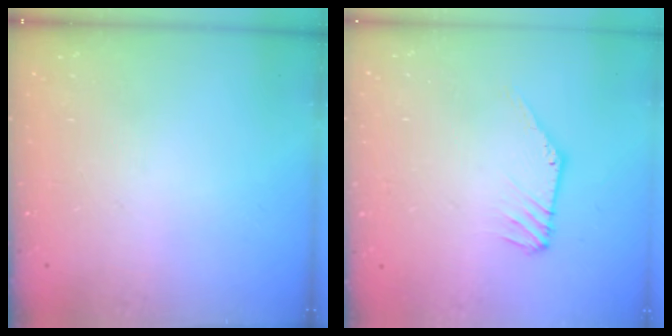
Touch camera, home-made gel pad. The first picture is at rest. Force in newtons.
{"total": 3.5, "press": 3.5, "slide": 0.1}